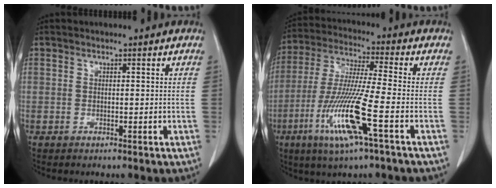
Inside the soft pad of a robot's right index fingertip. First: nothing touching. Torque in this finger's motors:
{"motor_torque": [1.99, -0.15, 0.80, 0.21]}